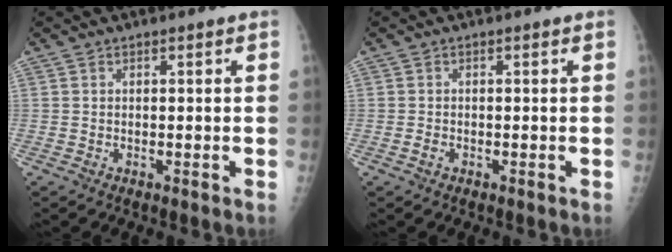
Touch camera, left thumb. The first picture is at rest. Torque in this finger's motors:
{"motor_torque": [-0.50, 0.06, 0.27, 0.15, 0.00]}